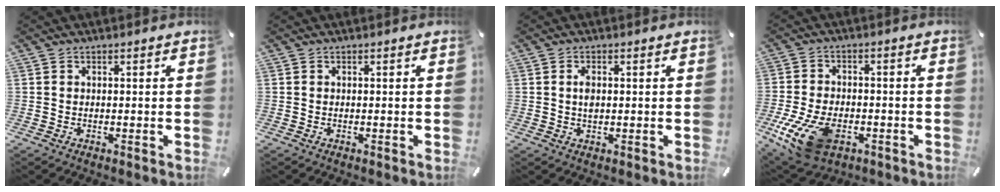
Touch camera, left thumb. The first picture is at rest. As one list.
[{"total": 0.0}, {"total": 2.5, "force": [0.3, 1.3, 2.1], "torque": [-0.044, 0.004, 0.004]}, {"total": 14.0, "force": [-5.6, 8.7, 9.4], "torque": [-0.190, 0.016, -0.095]}]